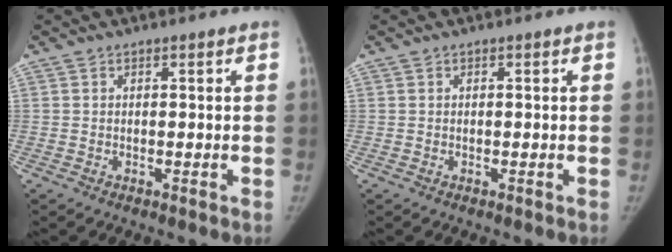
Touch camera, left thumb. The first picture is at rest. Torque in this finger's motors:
{"motor_torque": [-0.02, 0.01, 0.22, -0.12, -0.02]}